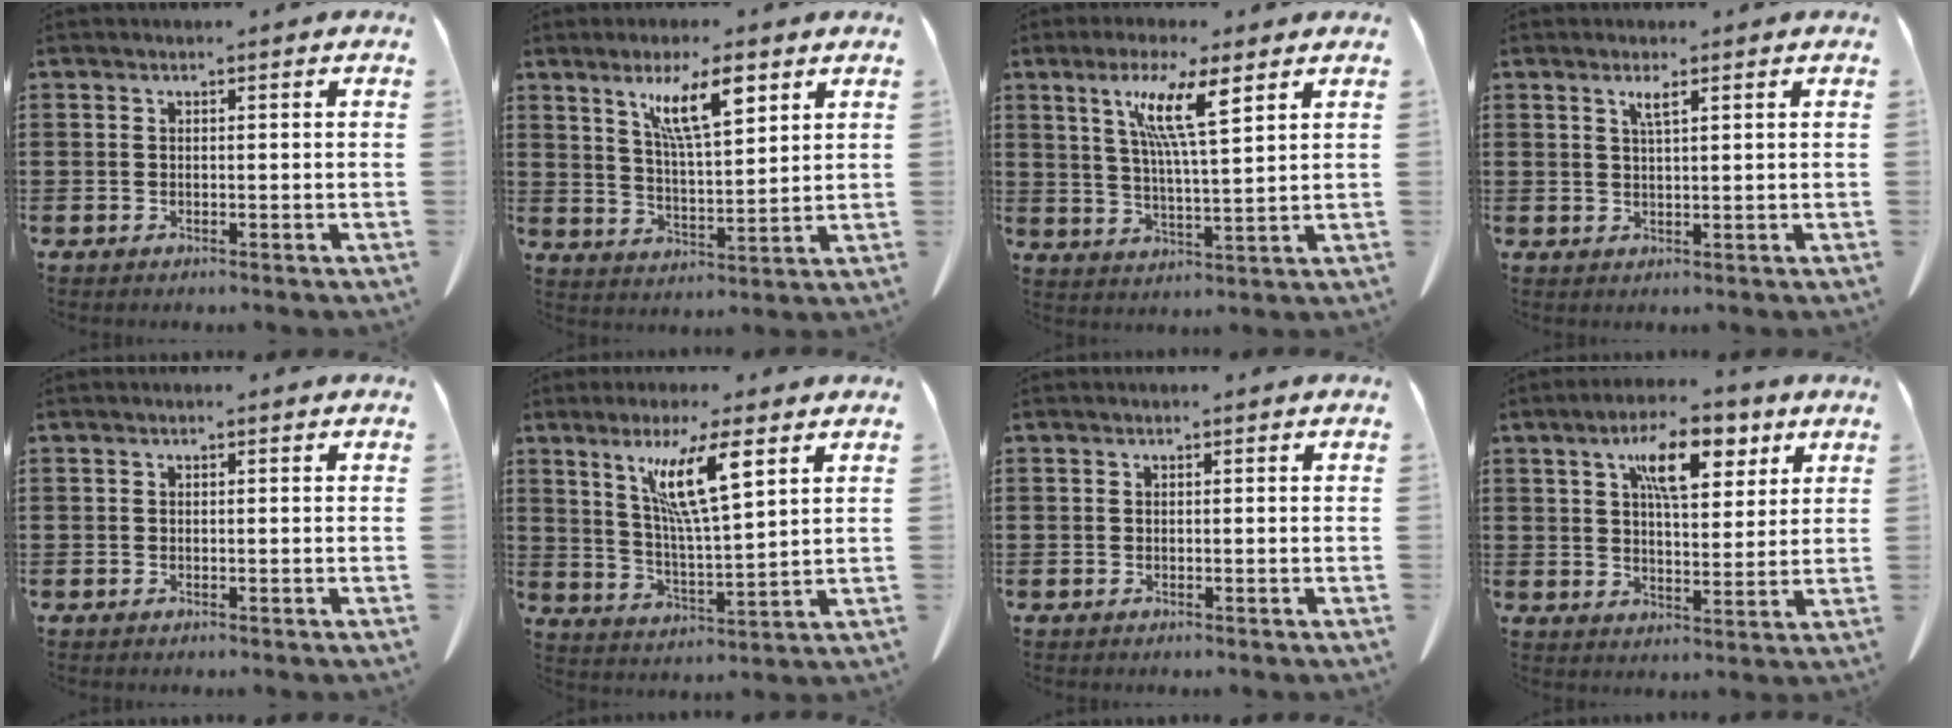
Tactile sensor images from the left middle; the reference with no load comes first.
{"total": 9.3, "force": [5.6, 2.3, 7.0], "torque": [-0.141, -0.006, 0.095]}
{"total": 8.8, "force": [5.2, 0.6, 7.1], "torque": [-0.146, -0.009, 0.086]}
{"total": 2.2, "force": [1.2, 0.2, 1.9], "torque": [-0.039, -0.001, 0.022]}
{"total": 0.0}
{"total": 9.4, "force": [5.3, 1.1, 7.6], "torque": [-0.154, -0.010, 0.089]}
{"total": 0.0}
{"total": 9.9, "force": [5.8, 3.5, 7.3], "torque": [-0.132, -0.010, 0.098]}